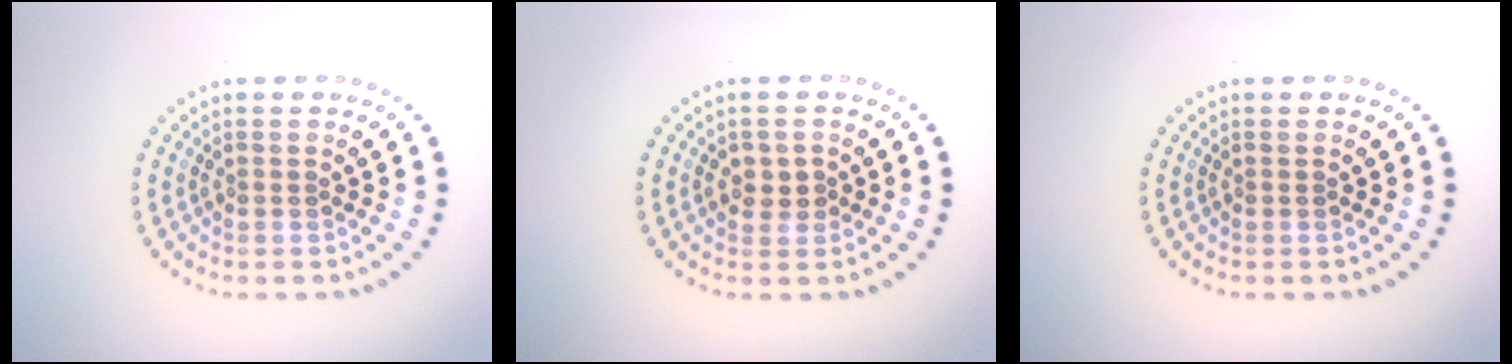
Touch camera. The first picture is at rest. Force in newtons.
{"total": 2.0, "press": 1.9, "slide": 0.6}
{"total": 0.0}